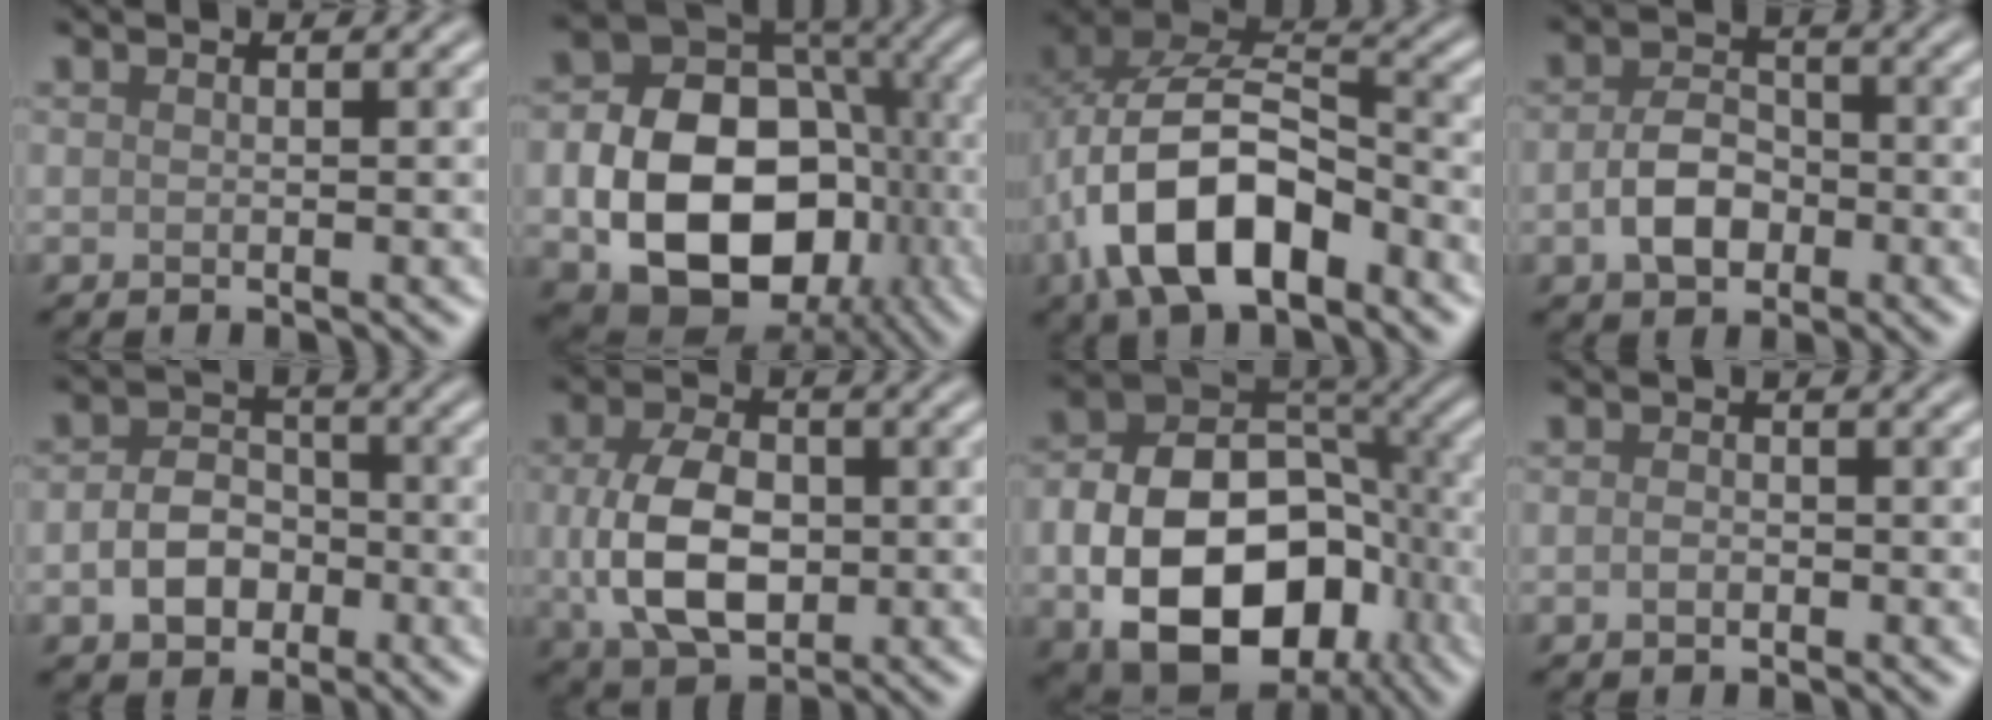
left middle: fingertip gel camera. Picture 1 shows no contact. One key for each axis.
{"total": 13.9, "fx": -3.2, "fy": 10.0, "fz": 9.1, "tx": -0.144, "ty": -0.022, "tz": -0.061}
{"total": 11.4, "fx": -4.1, "fy": 6.2, "fz": 8.6, "tx": -0.171, "ty": 0.004, "tz": -0.080}
{"total": 4.2, "fx": -1.2, "fy": 2.9, "fz": 2.8, "tx": -0.054, "ty": 0.002, "tz": -0.026}
{"total": 4.2, "fx": -1.4, "fy": 3.2, "fz": 2.4, "tx": -0.040, "ty": 0.001, "tz": -0.027}
{"total": 7.8, "fx": -0.3, "fy": 5.2, "fz": 5.8, "tx": -0.125, "ty": -0.007, "tz": -0.005}
{"total": 14.3, "fx": -4.0, "fy": 9.8, "fz": 9.6, "tx": -0.167, "ty": -0.024, "tz": -0.069}
{"total": 1.0, "fx": -0.4, "fy": 0.7, "fz": 0.6, "tx": -0.014, "ty": 0.000, "tz": -0.010}